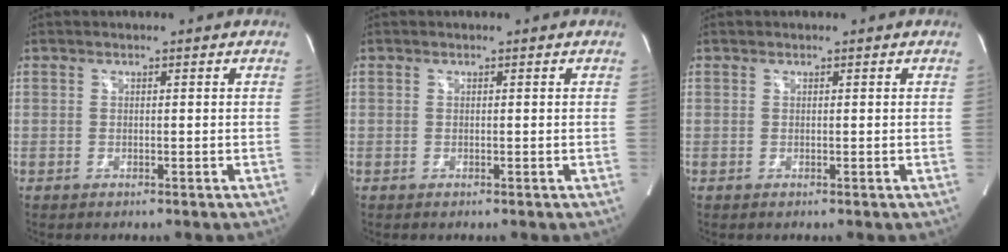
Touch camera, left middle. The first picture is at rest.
{"total": 0.0}
{"total": 0.0}